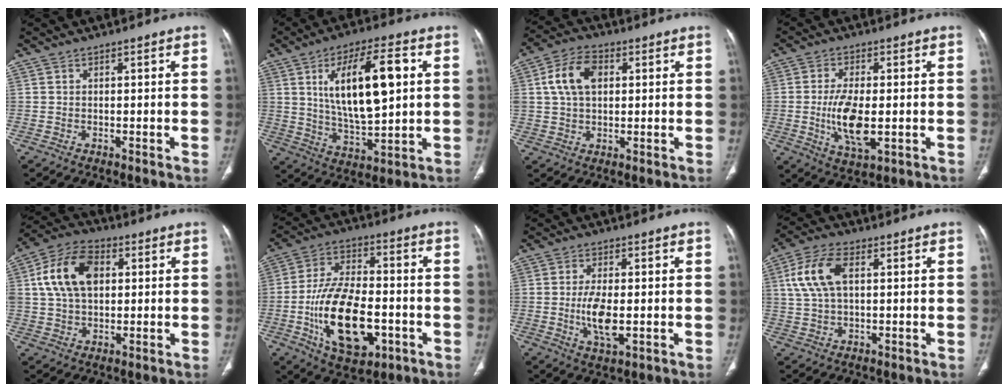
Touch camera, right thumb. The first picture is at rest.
{"total": 17.3, "force": [4.0, 6.5, 15.5], "torque": [-0.252, -0.005, 0.075]}
{"total": 9.3, "force": [2.2, 6.0, 6.7], "torque": [-0.121, 0.012, 0.039]}
{"total": 9.7, "force": [-1.2, 4.1, 8.7], "torque": [-0.169, -0.011, -0.015]}
{"total": 13.4, "force": [2.9, 8.6, 9.8], "torque": [-0.175, 0.015, 0.048]}
{"total": 19.3, "force": [-5.3, 10.2, 15.5], "torque": [-0.265, 0.018, -0.081]}
{"total": 7.1, "force": [-0.9, 3.0, 6.4], "torque": [-0.126, -0.009, -0.012]}
{"total": 9.7, "force": [2.4, 5.1, 7.8], "torque": [-0.168, 0.015, 0.048]}